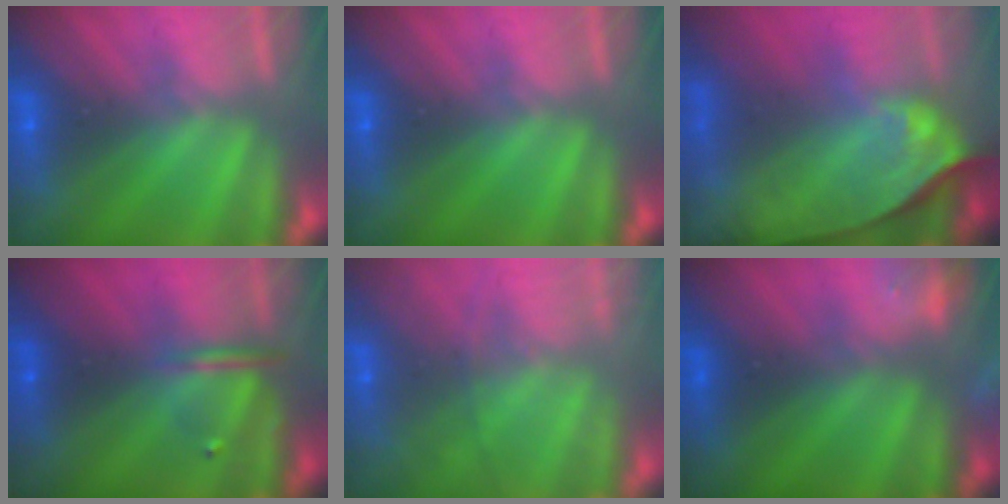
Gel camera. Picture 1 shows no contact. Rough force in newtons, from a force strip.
{"total": 0.0}
{"total": 7.7}
{"total": 3.2}
{"total": 7.5}
{"total": 6.6}